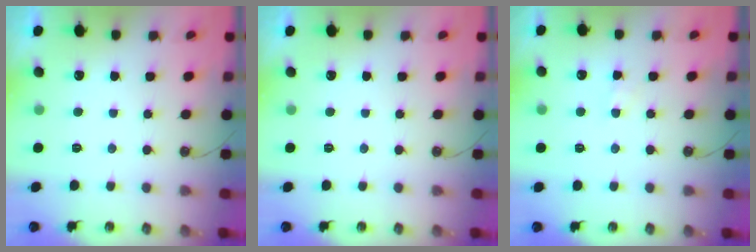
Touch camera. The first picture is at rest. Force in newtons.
{"total": 0.0}
{"total": 5.1, "press": 5.1, "slide": 0.5}